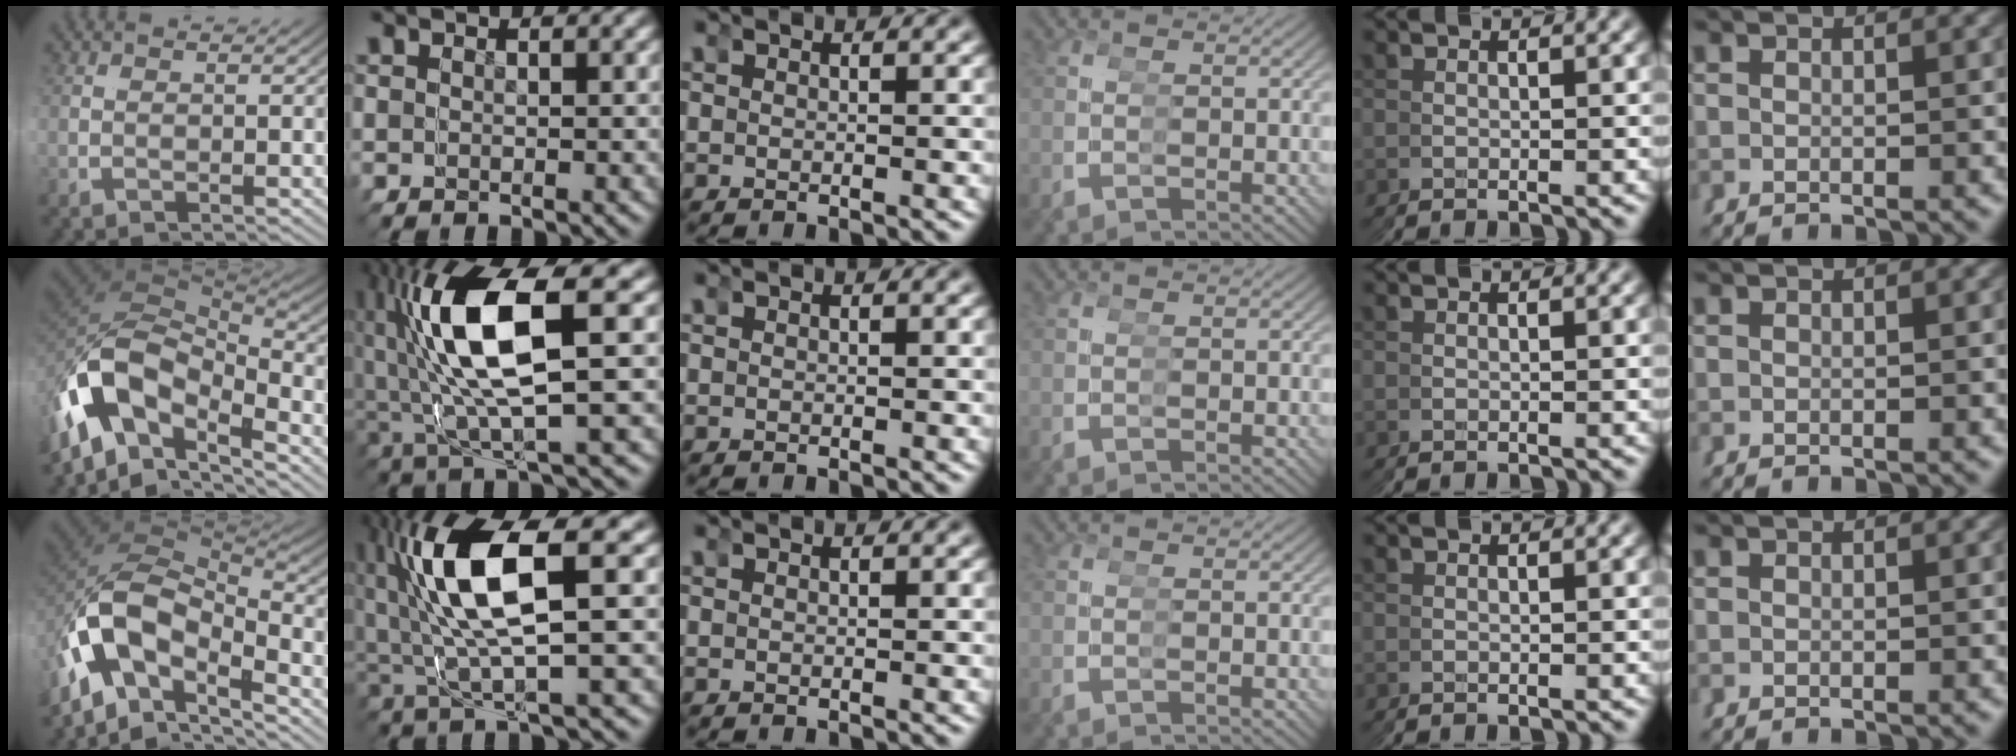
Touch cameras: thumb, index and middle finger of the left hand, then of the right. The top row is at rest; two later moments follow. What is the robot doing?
{"motion": "grasp_and_lifting", "object": "toy banana"}